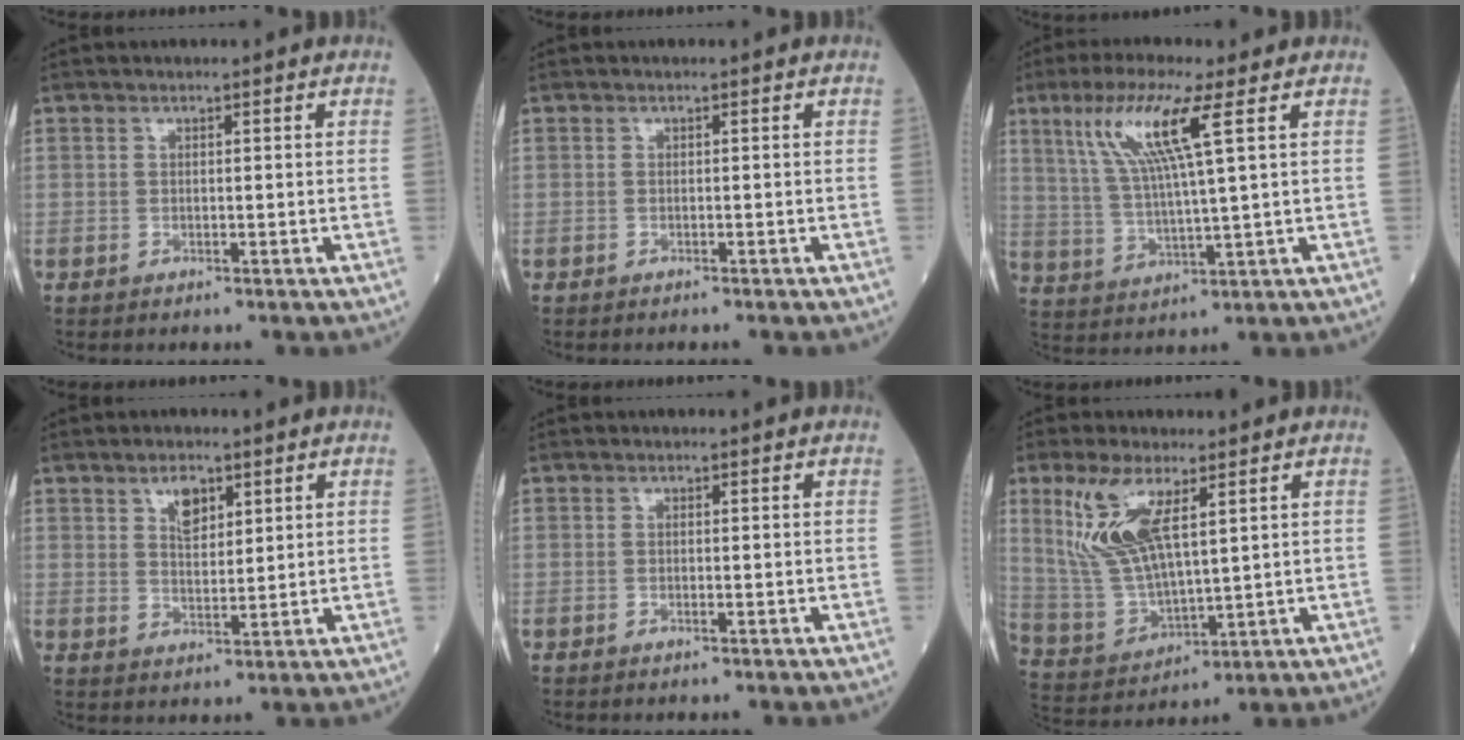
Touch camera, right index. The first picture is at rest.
{"total": 0.9, "force": [-0.8, 0.1, 0.4], "torque": [-0.009, -0.001, -0.008]}
{"total": 10.5, "force": [4.7, -0.1, 9.4], "torque": [-0.198, 0.009, 0.094]}
{"total": 4.1, "force": [2.4, 1.9, 2.8], "torque": [-0.052, 0.001, 0.047]}
{"total": 0.0}
{"total": 11.3, "force": [5.2, 3.3, 9.4], "torque": [-0.220, 0.003, 0.116]}